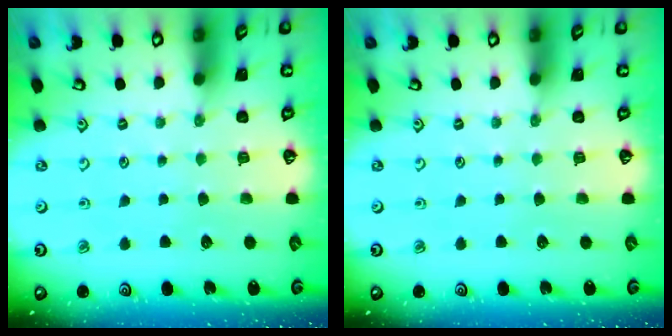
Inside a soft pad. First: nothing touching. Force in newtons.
{"total": 0.0}